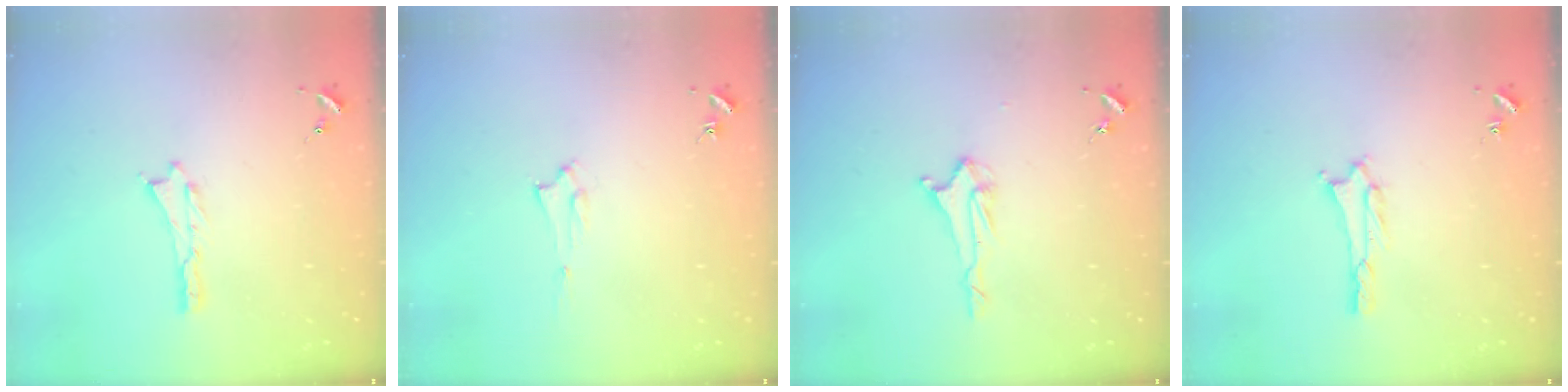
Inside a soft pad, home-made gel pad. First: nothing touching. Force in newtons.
{"total": 1.5, "press": 1.5, "slide": 0.2}
{"total": 2.1, "press": 2.0, "slide": 0.4}
{"total": 1.5, "press": 1.5, "slide": 0.3}